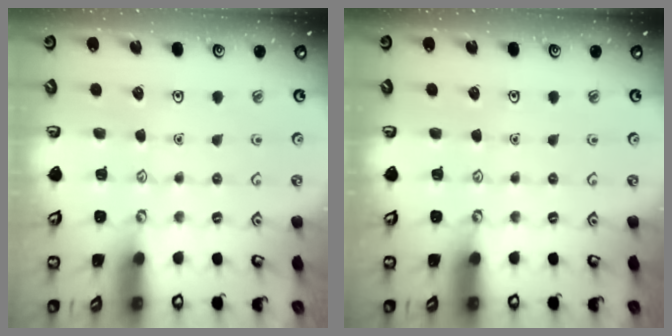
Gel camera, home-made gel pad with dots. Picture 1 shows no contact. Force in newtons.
{"total": 0.0}